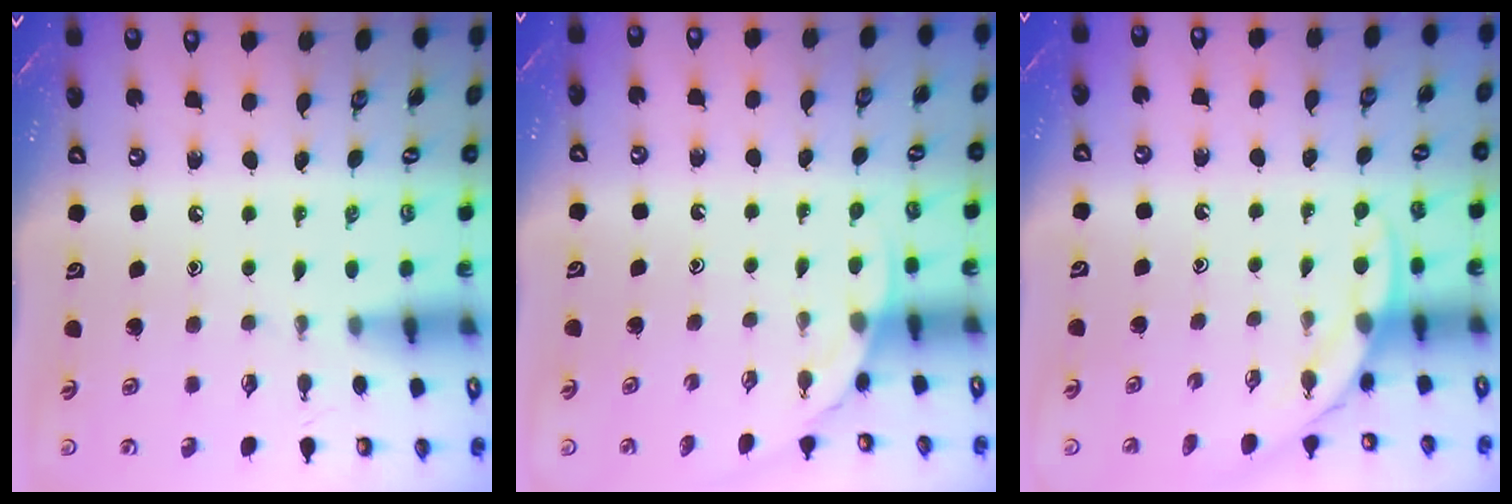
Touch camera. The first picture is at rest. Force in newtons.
{"total": 2.5, "press": 2.5, "slide": 0.2}
{"total": 5.4, "press": 5.4, "slide": 0.2}